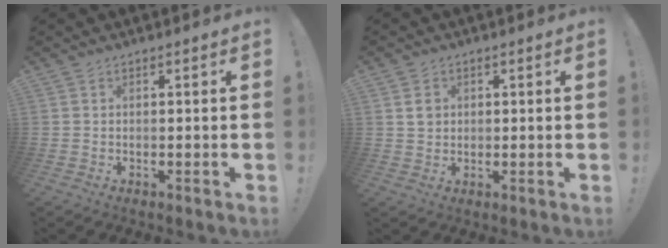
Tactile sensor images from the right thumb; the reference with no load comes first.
{"total": 3.3, "force": [1.2, 2.9, 1.1], "torque": [-0.002, -0.003, 0.018]}